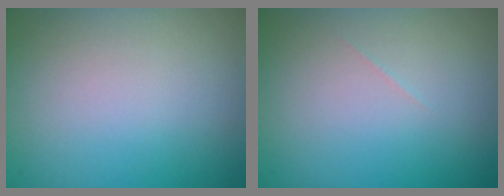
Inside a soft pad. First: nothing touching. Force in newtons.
{"total": 0.0}